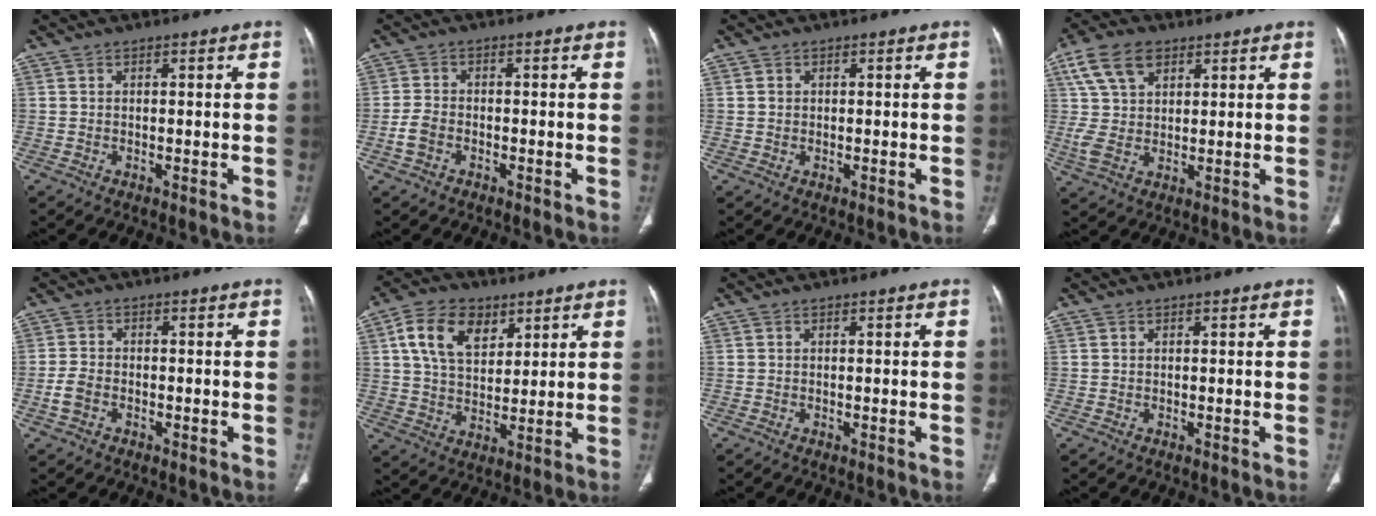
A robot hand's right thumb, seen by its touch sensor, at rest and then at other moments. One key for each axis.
{"total": 3.4, "fx": -1.5, "fy": 2.3, "fz": 2.0, "tx": -0.046, "ty": 0.010, "tz": -0.029}
{"total": 1.1, "fx": 0.2, "fy": 1.0, "fz": 0.3, "tx": -0.002, "ty": 0.003, "tz": 0.005}
{"total": 9.7, "fx": 4.7, "fy": 5.8, "fz": 6.3, "tx": -0.119, "ty": -0.003, "tz": 0.091}
{"total": 3.3, "fx": -1.4, "fy": 2.1, "fz": 2.0, "tx": -0.047, "ty": 0.010, "tz": -0.027}
{"total": 11.8, "fx": 5.1, "fy": 7.6, "fz": 7.4, "tx": -0.112, "ty": -0.013, "tz": 0.095}
{"total": 0.0}
{"total": 0.0}